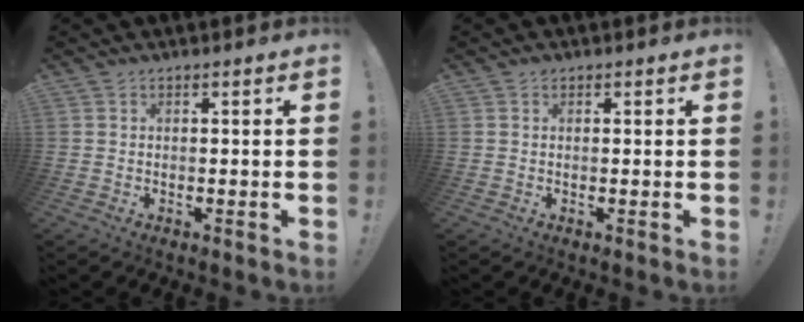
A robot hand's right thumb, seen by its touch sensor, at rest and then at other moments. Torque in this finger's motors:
{"motor_torque": [-0.20, 0.33, -0.05, 0.18, 0.00]}